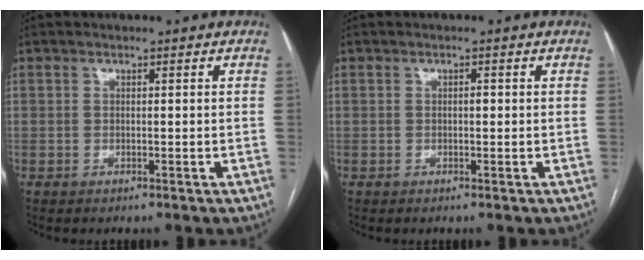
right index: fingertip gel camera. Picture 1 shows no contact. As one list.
[{"total": 0.7, "force": [0.0, 0.3, 0.6], "torque": [-0.009, 0.002, -0.002]}]